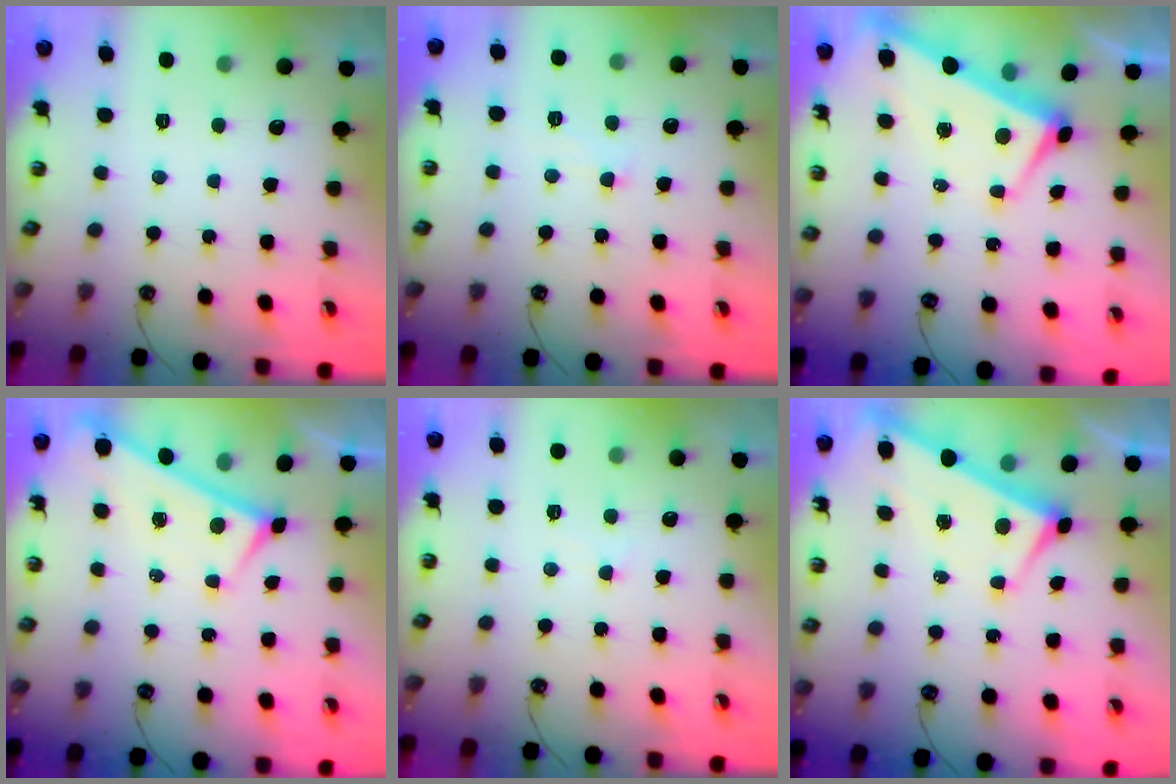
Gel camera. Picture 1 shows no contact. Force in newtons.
{"total": 1.0, "press": 0.8, "slide": 0.5}
{"total": 1.7, "press": 1.4, "slide": 1.0}
{"total": 0.0}
{"total": 0.8, "press": 0.6, "slide": 0.6}
{"total": 2.8, "press": 2.7, "slide": 0.9}